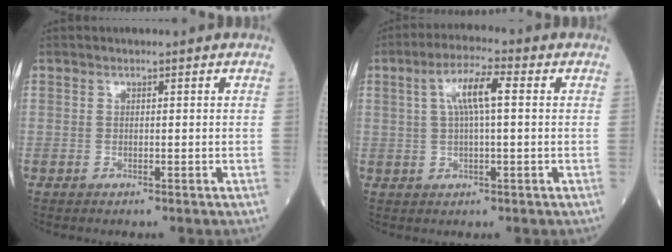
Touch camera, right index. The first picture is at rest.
{"total": 6.5, "force": [1.4, 1.0, 6.2], "torque": [-0.122, 0.018, 0.027]}